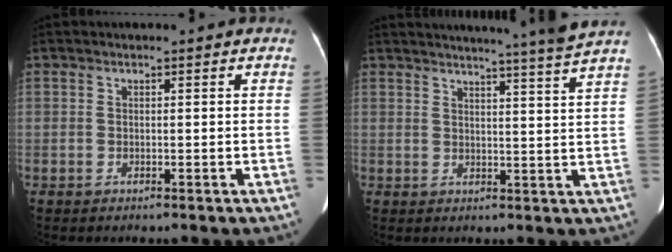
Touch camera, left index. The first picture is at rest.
{"total": 10.9, "force": [9.9, -2.8, 3.6], "torque": [-0.050, -0.042, 0.113]}